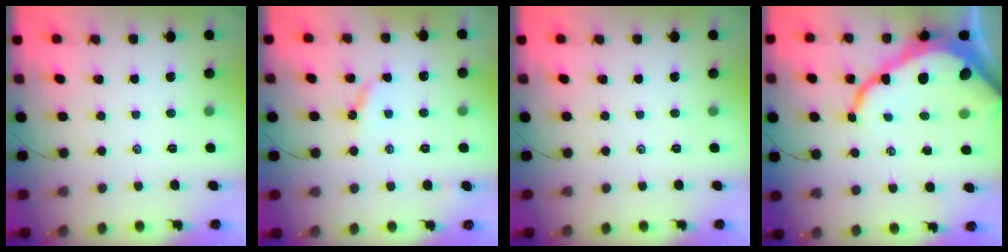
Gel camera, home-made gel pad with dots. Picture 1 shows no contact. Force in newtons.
{"total": 4.5, "press": 4.5, "slide": 0.2}
{"total": 0.0}
{"total": 18.3, "press": 18.2, "slide": 2.1}